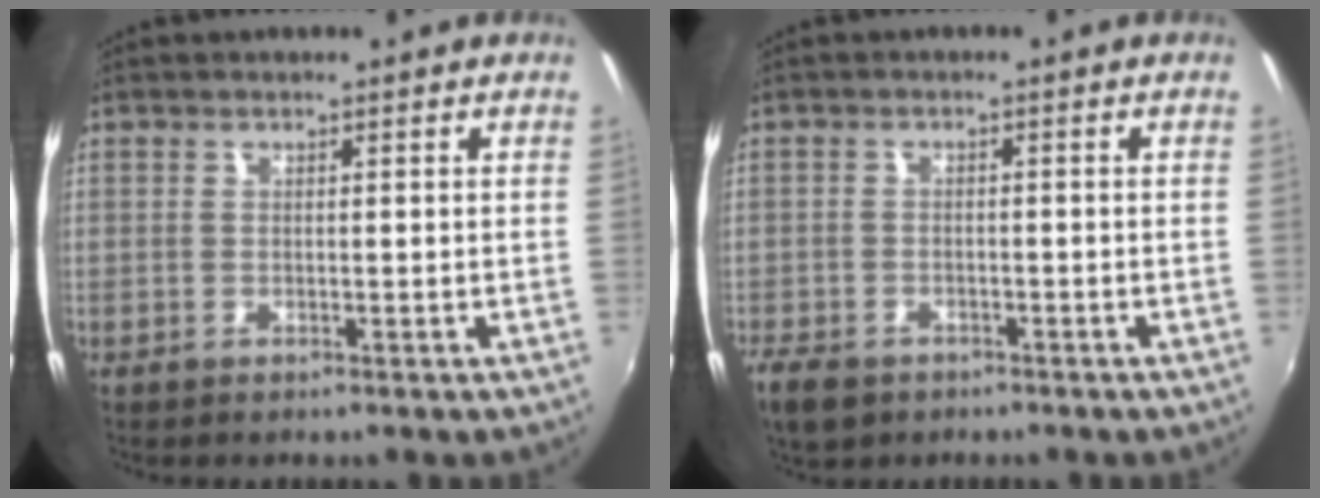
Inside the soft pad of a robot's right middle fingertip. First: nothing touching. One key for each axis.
{"total": 6.2, "fx": -4.2, "fy": 3.6, "fz": 2.7, "tx": -0.078, "ty": -0.015, "tz": -0.077}